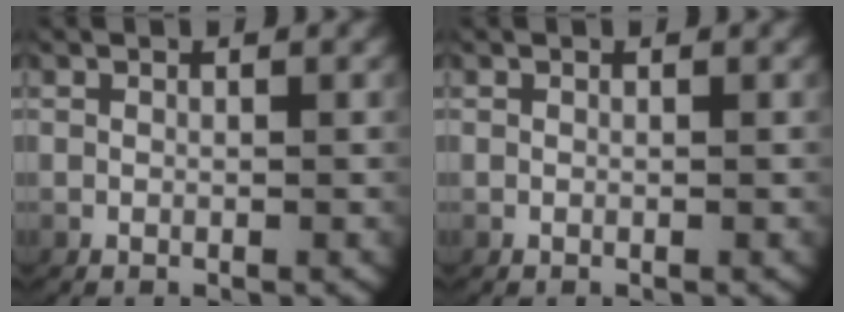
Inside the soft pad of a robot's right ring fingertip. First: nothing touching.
{"total": 0.0}